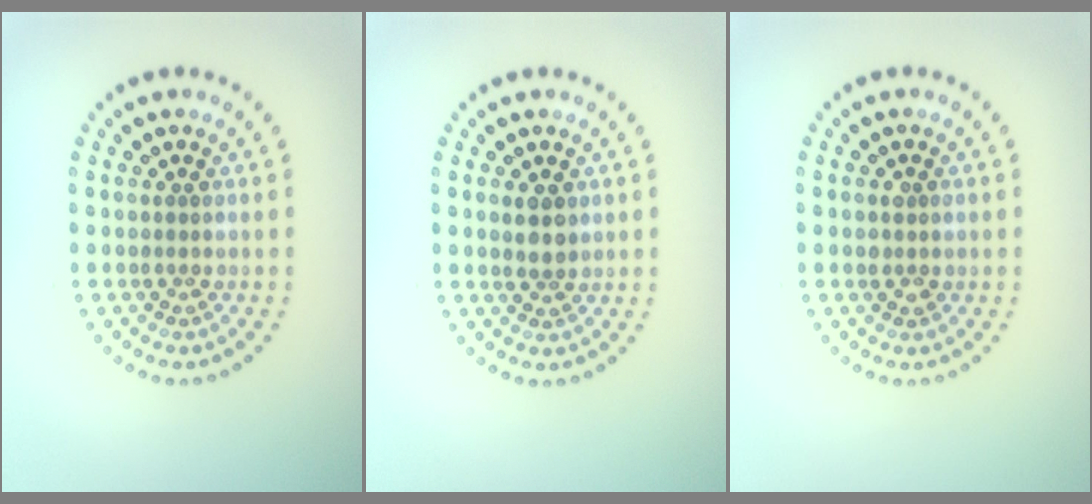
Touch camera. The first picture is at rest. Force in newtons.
{"total": 1.9, "press": 1.7, "slide": 0.8}
{"total": 1.1, "press": 1.0, "slide": 0.3}